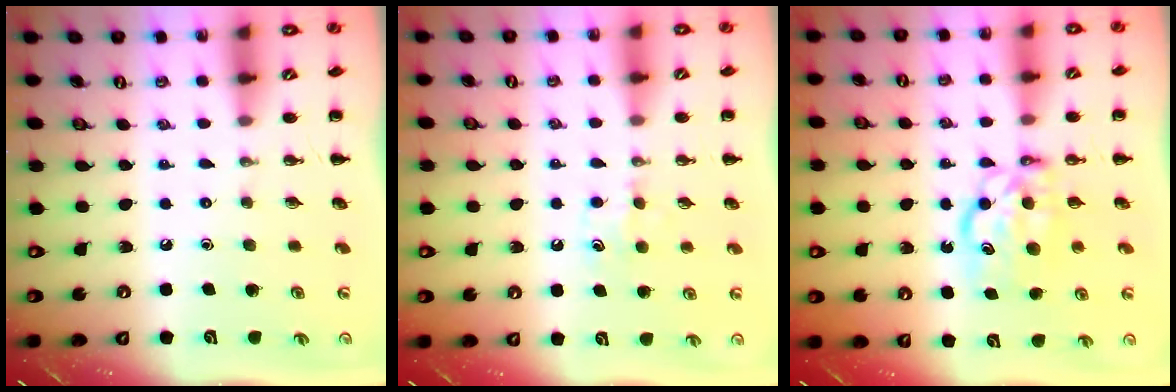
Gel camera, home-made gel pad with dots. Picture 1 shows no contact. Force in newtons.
{"total": 4.6, "press": 4.4, "slide": 1.4}
{"total": 7.2, "press": 7.2, "slide": 0.4}